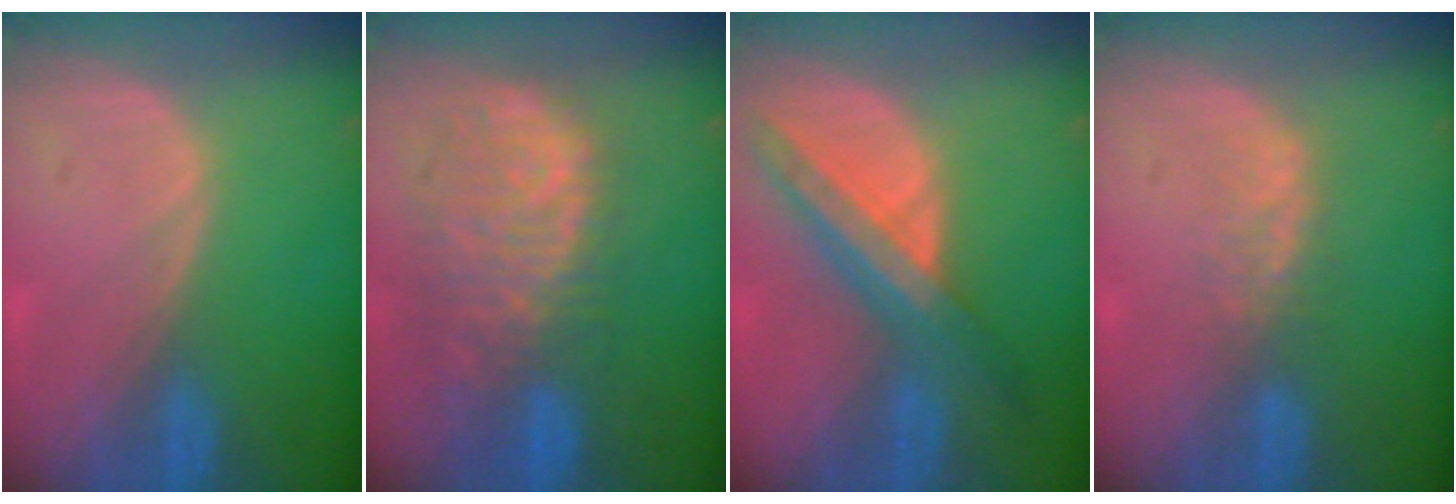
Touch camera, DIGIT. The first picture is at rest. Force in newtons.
{"total": 11.2, "press": 9.6, "slide": 5.9}
{"total": 8.8, "press": 7.7, "slide": 4.3}
{"total": 2.7, "press": 2.7, "slide": 0.6}